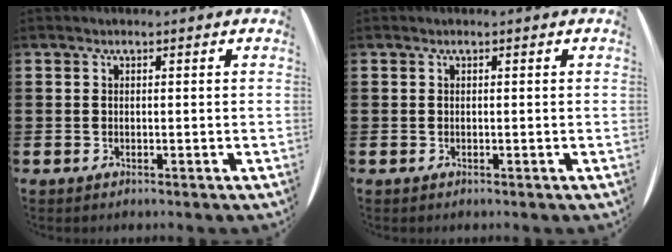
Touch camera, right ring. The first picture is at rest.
{"total": 0.0}